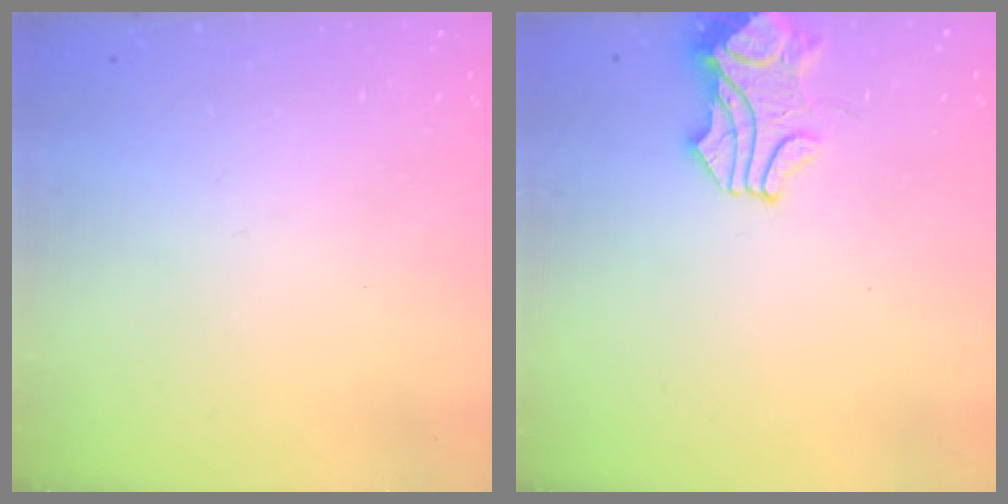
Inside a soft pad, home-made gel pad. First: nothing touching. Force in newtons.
{"total": 1.9, "press": 1.7, "slide": 0.8}